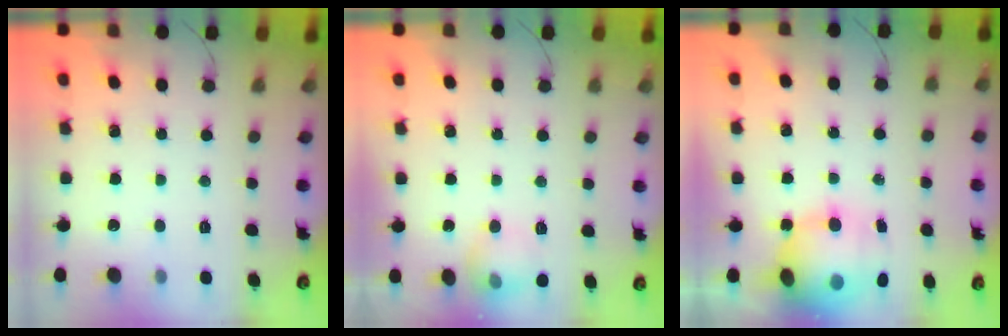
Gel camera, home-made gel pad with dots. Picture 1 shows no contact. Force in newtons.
{"total": 8.8, "press": 8.8, "slide": 0.7}
{"total": 16.9, "press": 16.4, "slide": 3.9}